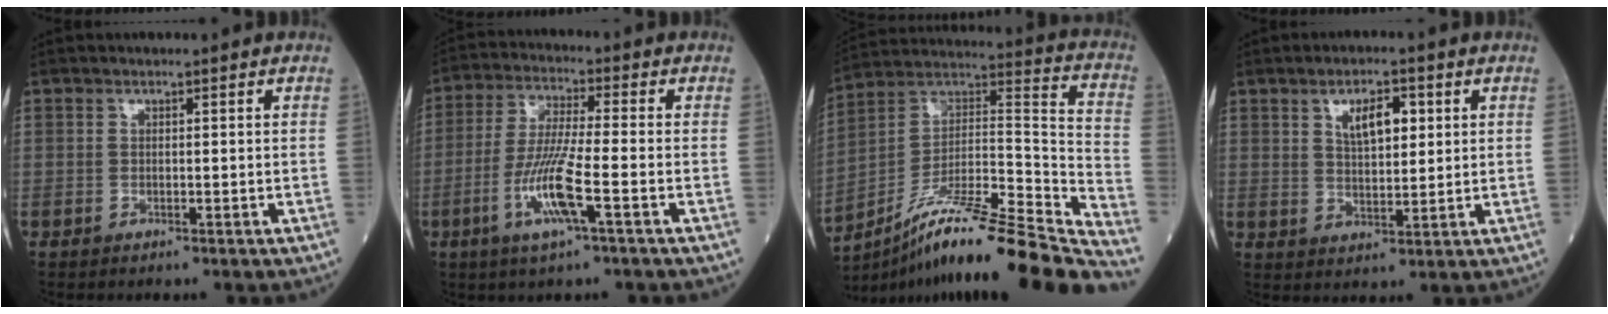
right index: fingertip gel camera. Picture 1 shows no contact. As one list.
[{"total": 9.3, "force": [-3.4, 0.2, 8.7], "torque": [-0.179, -0.010, -0.069]}, {"total": 29.1, "force": [-23.7, 0.3, 16.8], "torque": [-0.210, -0.005, -0.378]}, {"total": 5.7, "force": [2.2, 2.2, 4.7], "torque": [-0.084, 0.002, 0.042]}]